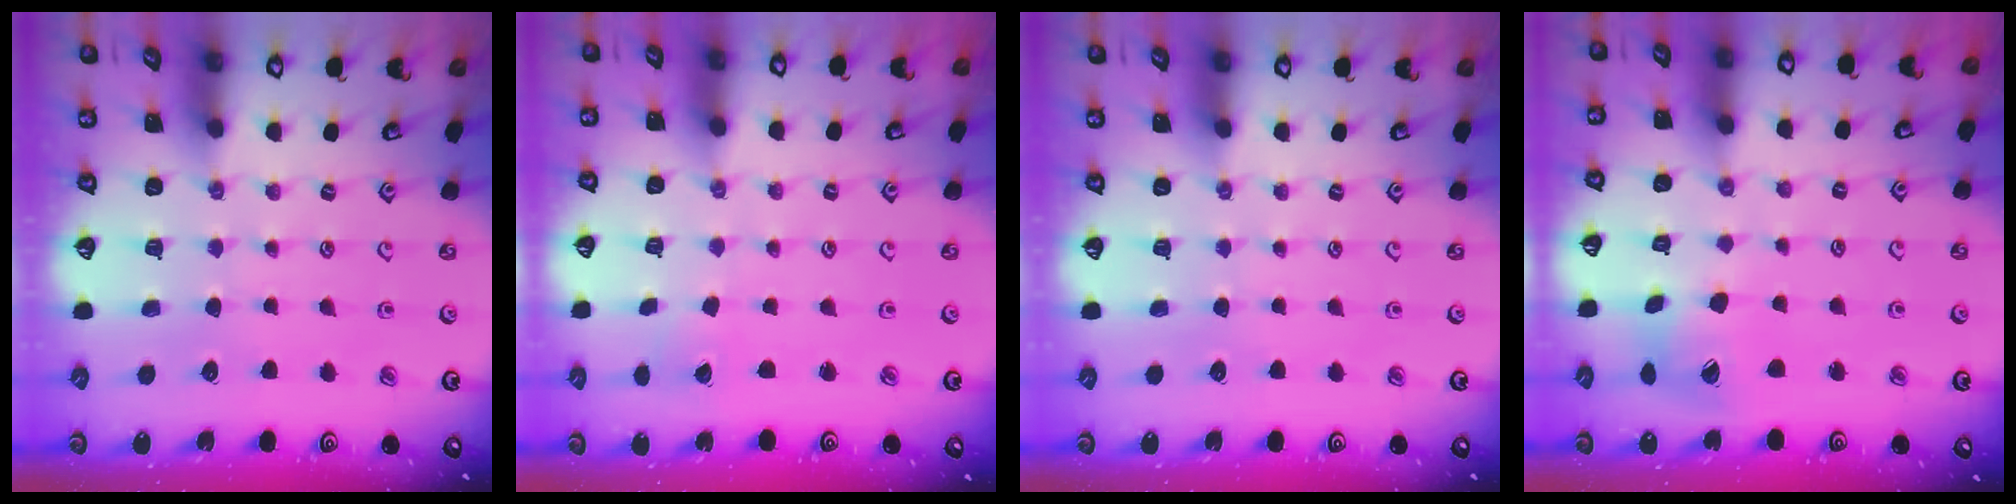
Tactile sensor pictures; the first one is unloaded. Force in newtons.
{"total": 1.5, "press": 1.5, "slide": 0.2}
{"total": 0.0}
{"total": 12.0, "press": 11.9, "slide": 1.4}